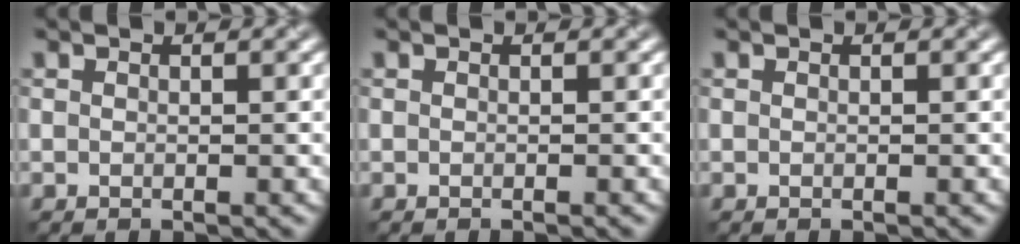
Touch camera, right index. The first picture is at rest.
{"total": 0.0}
{"total": 0.0}